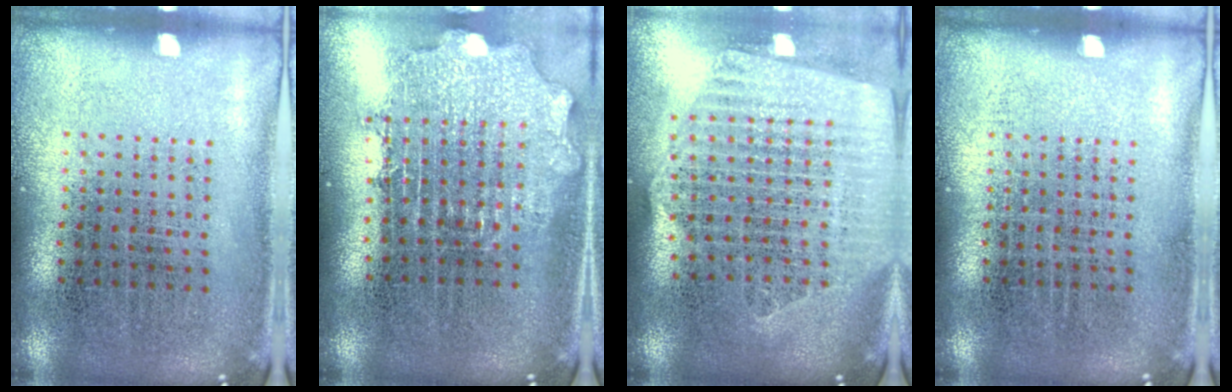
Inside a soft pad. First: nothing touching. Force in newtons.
{"total": 2.0, "press": 1.6, "slide": 1.2}
{"total": 2.5, "press": 2.2, "slide": 1.1}
{"total": 0.0}